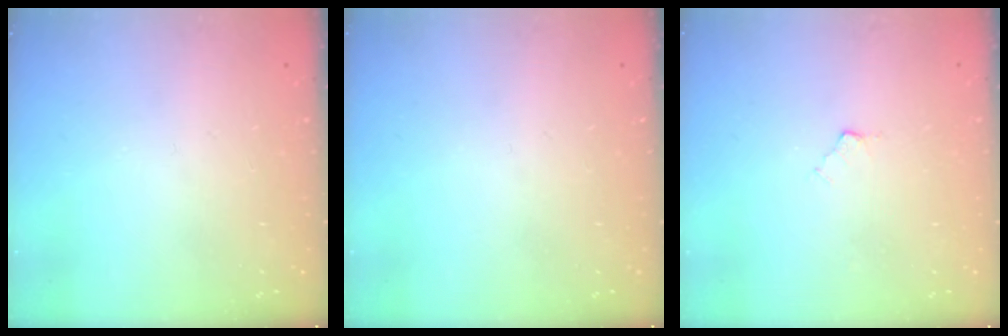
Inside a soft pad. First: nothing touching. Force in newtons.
{"total": 0.0}
{"total": 2.9, "press": 2.9, "slide": 0.5}